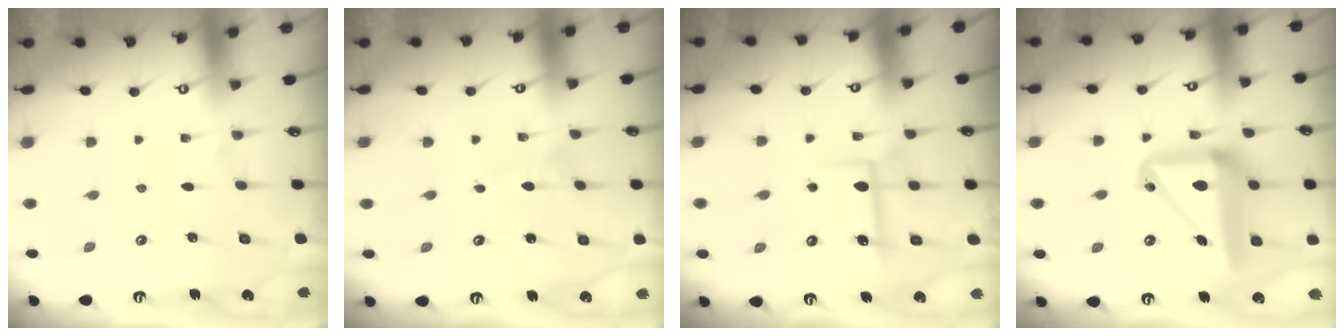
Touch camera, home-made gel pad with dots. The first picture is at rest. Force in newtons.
{"total": 1.9, "press": 1.9, "slide": 0.2}
{"total": 6.5, "press": 6.5, "slide": 0.3}
{"total": 16.6, "press": 16.4, "slide": 2.4}